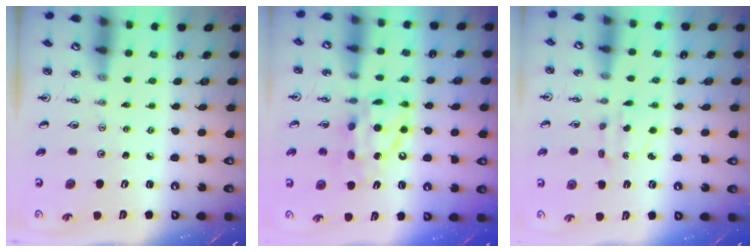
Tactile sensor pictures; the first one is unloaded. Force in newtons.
{"total": 13.2, "press": 13.1, "slide": 1.4}
{"total": 2.7, "press": 2.7, "slide": 0.5}